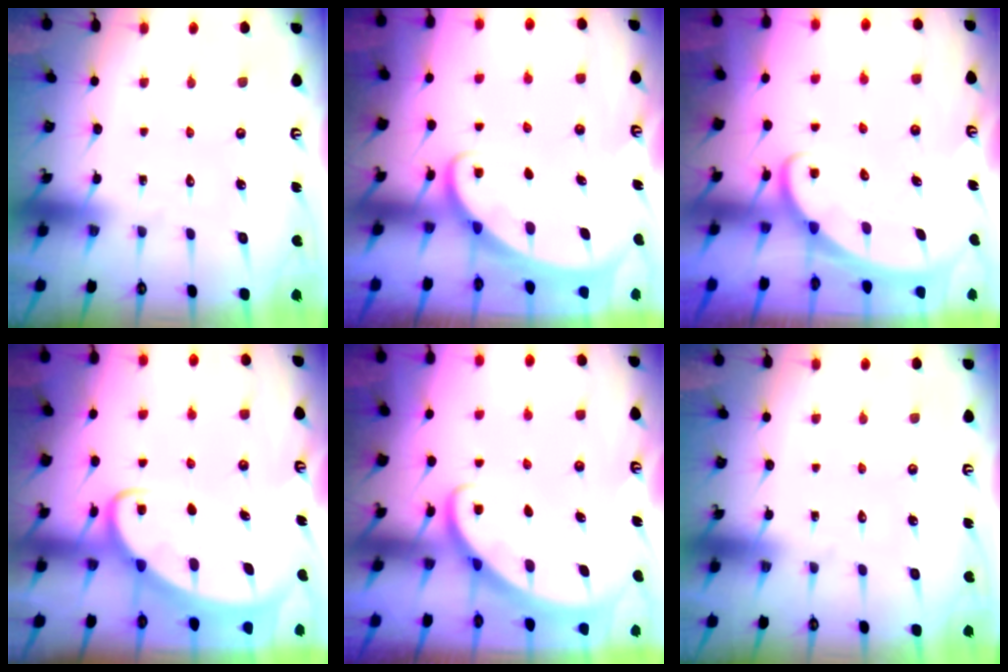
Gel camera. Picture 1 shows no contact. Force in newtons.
{"total": 1.8, "press": 1.8, "slide": 0.1}
{"total": 2.3, "press": 2.3, "slide": 0.1}
{"total": 3.4, "press": 3.4, "slide": 0.5}
{"total": 2.7, "press": 2.7, "slide": 0.2}
{"total": 0.0}